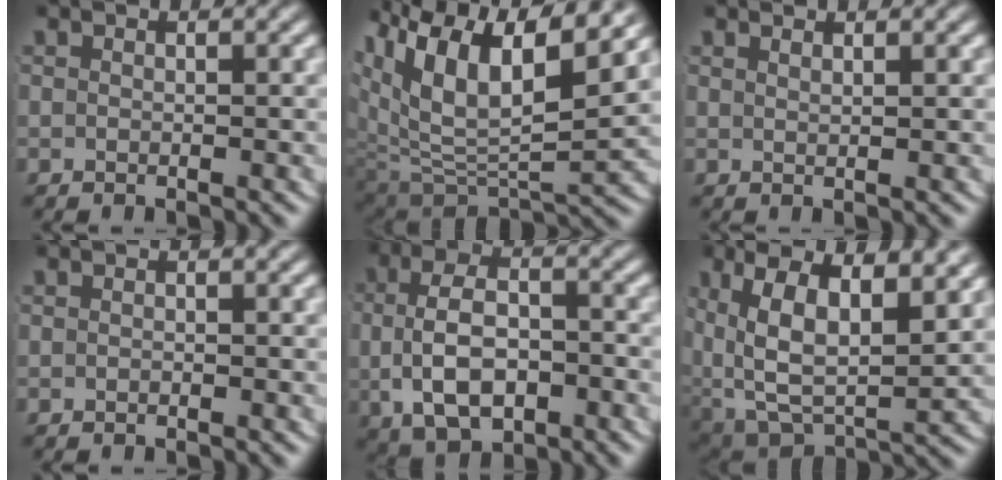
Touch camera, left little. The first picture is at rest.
{"total": 12.9, "force": [2.6, 8.3, 9.5], "torque": [-0.180, -0.024, 0.046]}
{"total": 1.0, "force": [0.8, -0.6, 0.3], "torque": [-0.004, -0.006, 0.020]}
{"total": 0.0}
{"total": 7.3, "force": [-1.0, 4.8, 5.4], "torque": [-0.096, -0.009, -0.014]}
{"total": 10.0, "force": [1.0, 7.1, 6.9], "torque": [-0.155, -0.047, 0.039]}